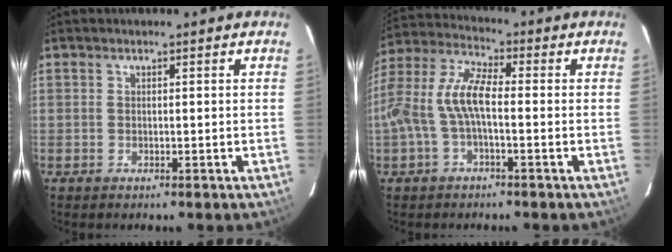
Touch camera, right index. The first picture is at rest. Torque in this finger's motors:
{"motor_torque": [0.48, -0.03, 0.60, 0.18]}